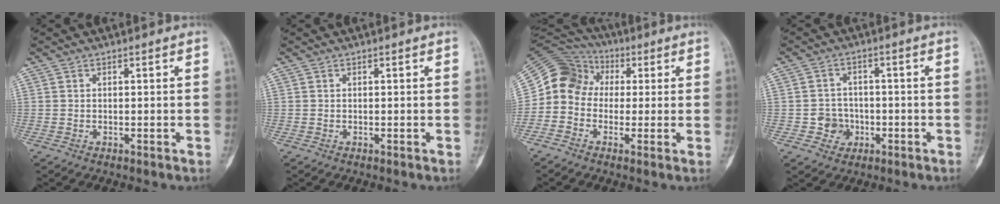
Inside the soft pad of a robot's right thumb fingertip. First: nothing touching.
{"total": 0.0}
{"total": 11.0, "force": [0.4, 9.9, 4.9], "torque": [-0.069, 0.043, -0.008]}
{"total": 4.6, "force": [-1.4, 4.3, 0.9], "torque": [0.017, 0.015, -0.022]}